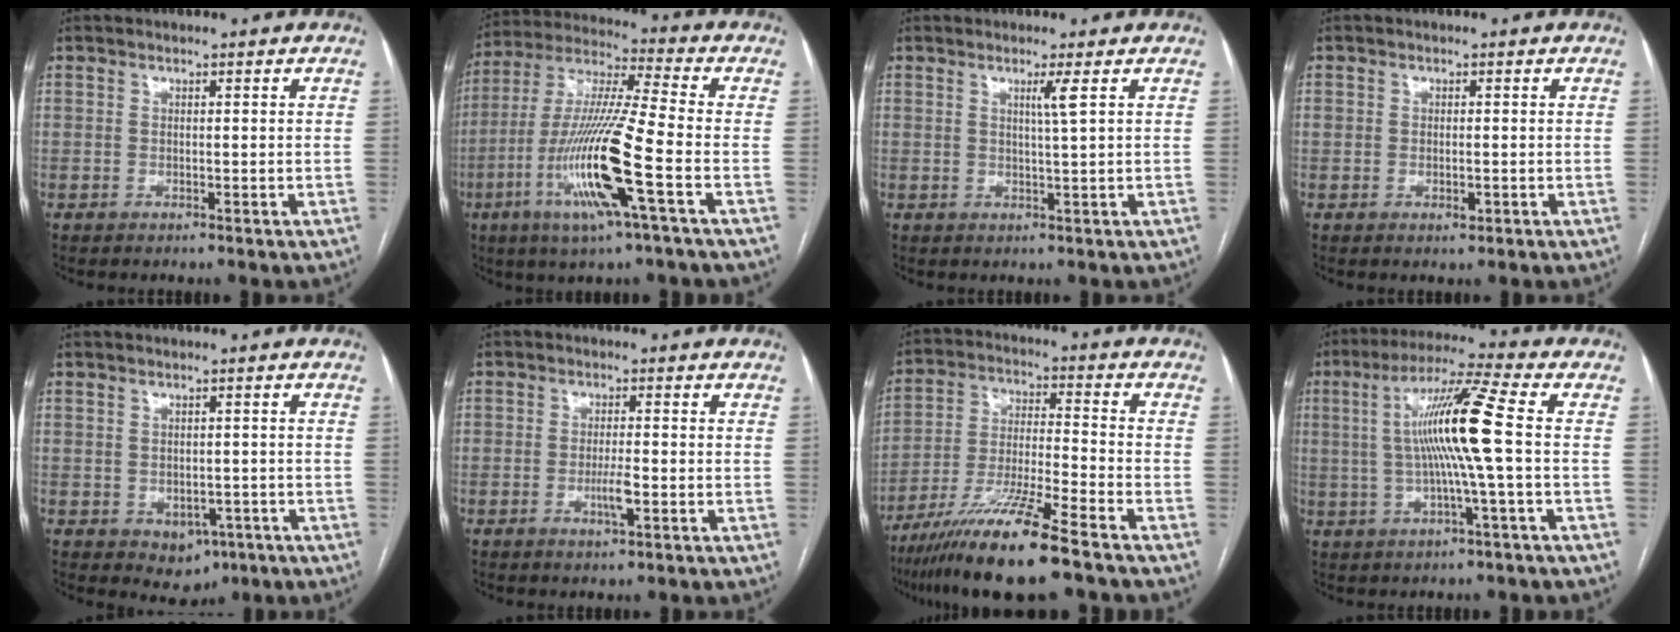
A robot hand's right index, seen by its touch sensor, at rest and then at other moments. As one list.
[{"total": 16.7, "force": [-5.7, -0.2, 15.6], "torque": [-0.320, -0.014, -0.112]}, {"total": 2.1, "force": [0.9, -0.7, 1.7], "torque": [-0.033, -0.004, 0.020]}, {"total": 1.7, "force": [-0.4, 1.0, 1.4], "torque": [-0.020, 0.001, 0.001]}, {"total": 4.3, "force": [-1.7, 3.2, 2.3], "torque": [-0.023, 0.001, -0.009]}, {"total": 3.1, "force": [-1.0, 0.5, 2.9], "torque": [-0.053, 0.000, -0.015]}, {"total": 14.7, "force": [-10.2, 0.3, 10.5], "torque": [-0.210, -0.037, -0.186]}, {"total": 11.8, "force": [0.4, -1.2, 11.8], "torque": [-0.216, 0.010, 0.005]}]